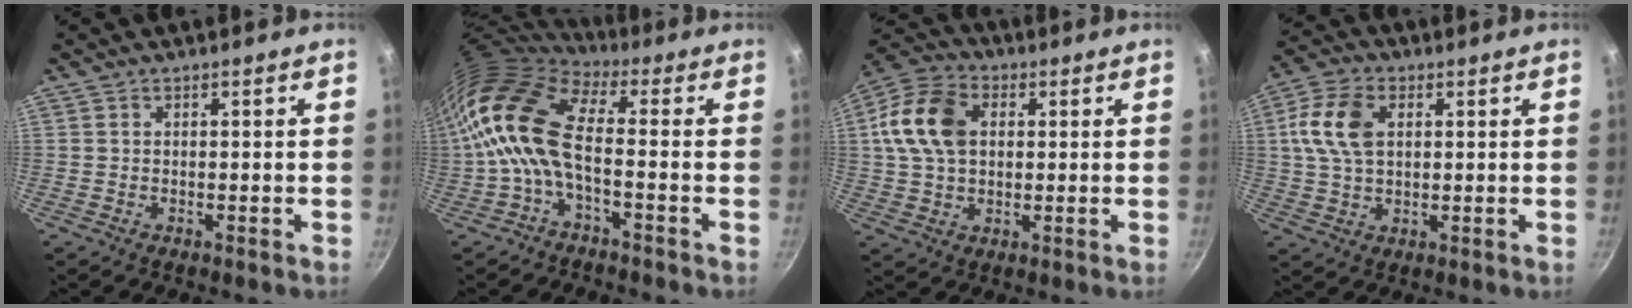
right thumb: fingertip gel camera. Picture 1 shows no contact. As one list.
[{"total": 12.9, "force": [-1.4, 6.0, 11.3], "torque": [-0.222, 0.027, -0.041]}, {"total": 13.6, "force": [2.6, 9.6, 9.3], "torque": [-0.160, 0.014, 0.033]}, {"total": 10.2, "force": [2.3, 6.5, 7.5], "torque": [-0.140, 0.011, 0.036]}]